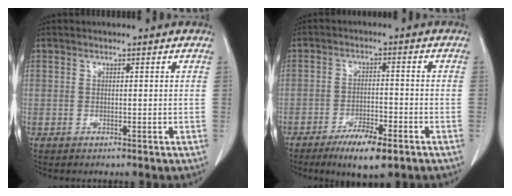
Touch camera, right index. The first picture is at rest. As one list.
[{"total": 7.2, "force": [-4.6, 1.6, 5.3], "torque": [-0.094, -0.009, -0.072]}]